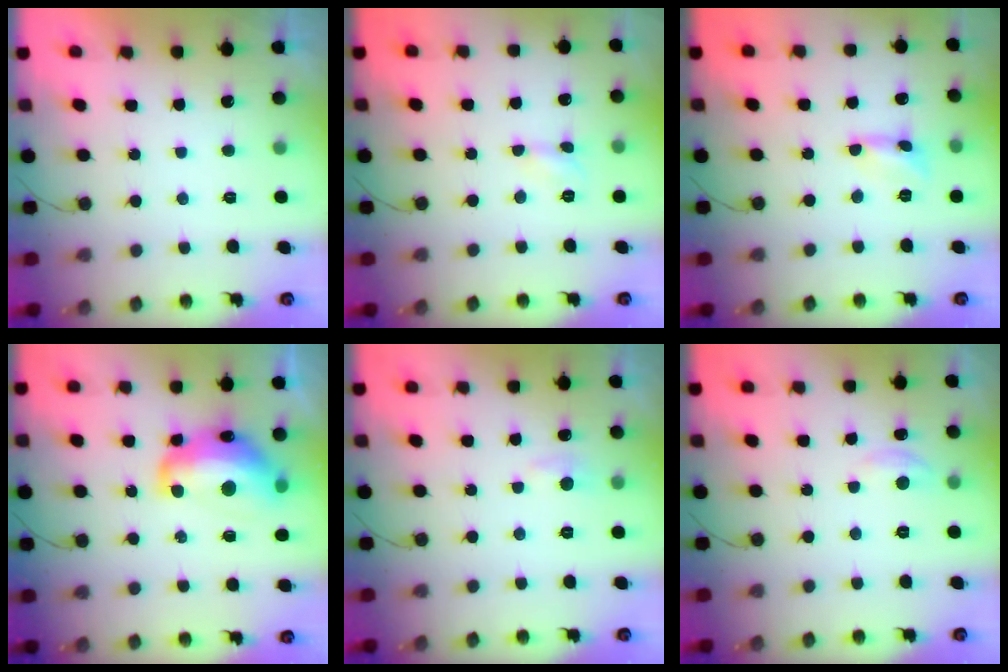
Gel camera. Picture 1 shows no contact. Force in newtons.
{"total": 2.9, "press": 2.9, "slide": 0.4}
{"total": 1.6, "press": 1.6, "slide": 0.1}
{"total": 15.8, "press": 15.8, "slide": 1.2}
{"total": 4.5, "press": 4.4, "slide": 0.5}
{"total": 2.7, "press": 2.7, "slide": 0.3}